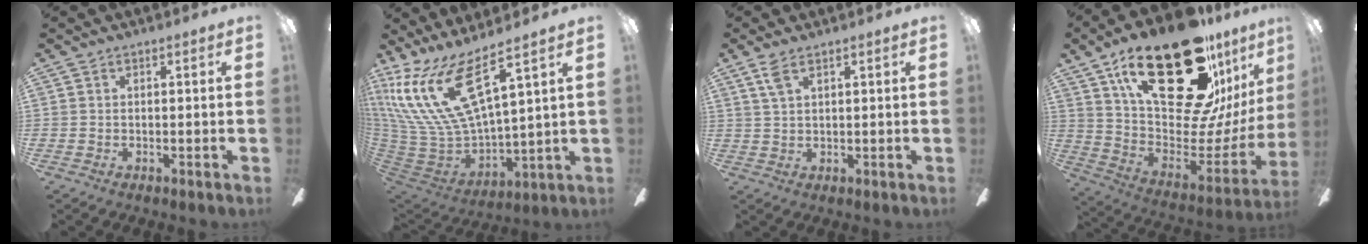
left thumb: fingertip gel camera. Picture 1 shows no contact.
{"total": 22.1, "force": [11.8, 8.6, 16.5], "torque": [-0.365, -0.082, 0.213]}
{"total": 4.1, "force": [2.4, 1.6, 2.8], "torque": [-0.062, 0.002, 0.044]}
{"total": 33.5, "force": [18.5, 14.3, 24.0], "torque": [-0.359, -0.131, 0.340]}